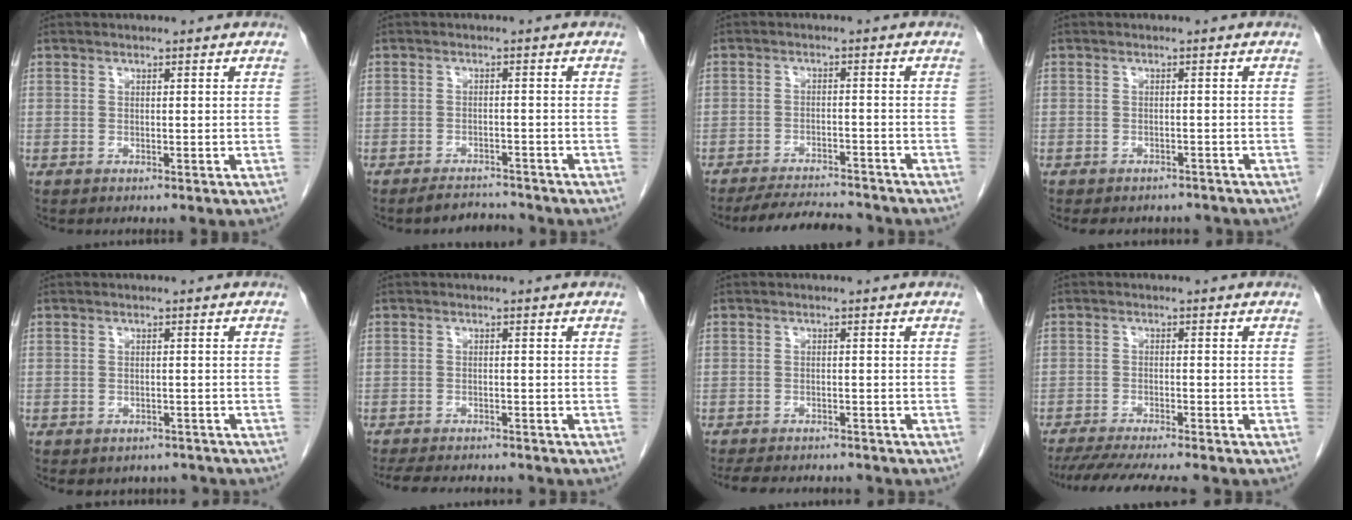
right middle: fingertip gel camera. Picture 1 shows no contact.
{"total": 3.0, "force": [-3.0, 0.5, -0.1], "torque": [0.003, -0.009, -0.046]}
{"total": 8.9, "force": [-8.4, 1.3, 2.4], "torque": [-0.035, -0.004, -0.125]}
{"total": 7.0, "force": [-6.2, 2.9, 1.5], "torque": [-0.018, 0.004, -0.071]}
{"total": 4.5, "force": [-3.8, 2.4, 0.4], "torque": [0.005, 0.013, -0.044]}
{"total": 10.3, "force": [-9.3, 2.5, 3.7], "torque": [-0.066, -0.006, -0.126]}
{"total": 10.4, "force": [-9.4, 2.8, 3.6], "torque": [-0.067, -0.002, -0.125]}
{"total": 12.3, "force": [-10.8, 0.8, 5.7], "torque": [-0.077, -0.018, -0.157]}